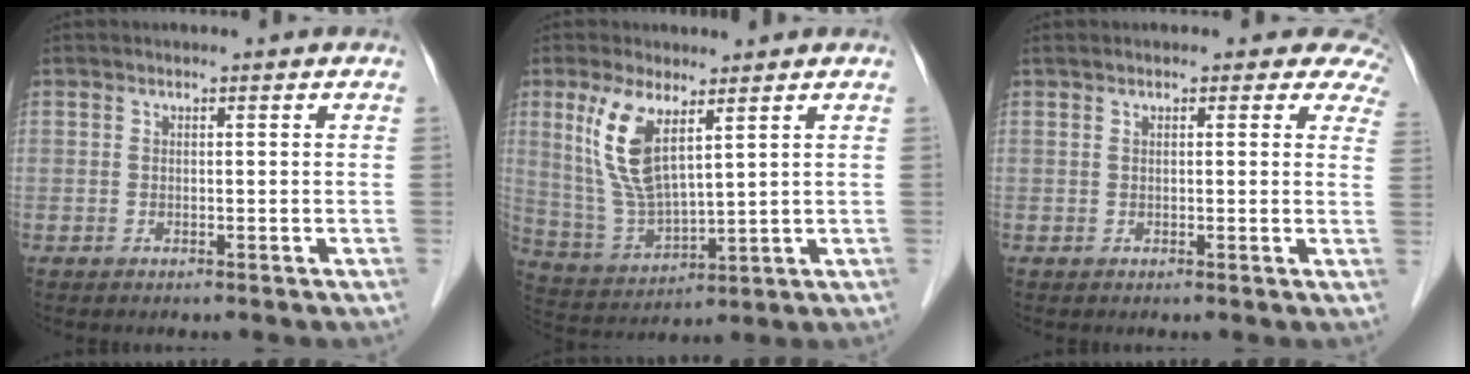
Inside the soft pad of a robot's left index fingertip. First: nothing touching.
{"total": 9.5, "force": [4.5, 2.5, 8.1], "torque": [-0.182, -0.005, 0.100]}
{"total": 6.3, "force": [5.0, 2.2, 3.2], "torque": [-0.017, 0.007, 0.032]}